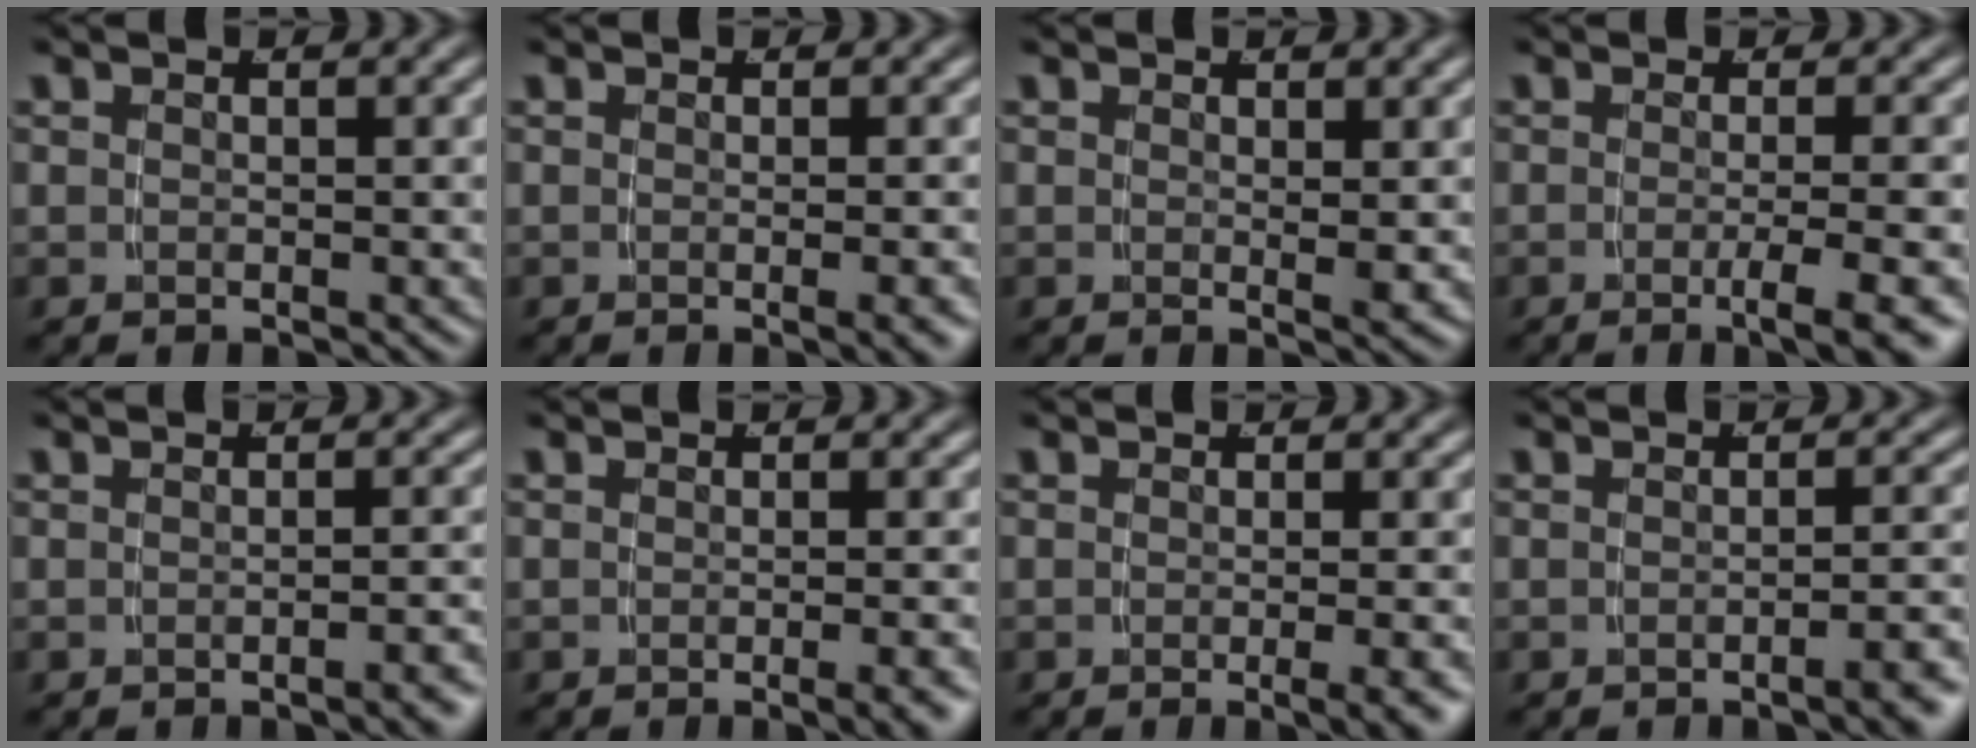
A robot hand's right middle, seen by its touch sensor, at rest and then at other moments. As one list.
[{"total": 1.5, "force": [-0.6, -0.5, 1.3], "torque": [-0.016, 0.002, -0.010]}, {"total": 1.0, "force": [0.4, -0.4, 0.8], "torque": [-0.009, -0.008, 0.009]}, {"total": 4.3, "force": [-2.6, -0.3, 3.3], "torque": [-0.041, -0.008, -0.037]}, {"total": 1.5, "force": [-1.2, -0.3, 0.9], "torque": [-0.008, 0.012, -0.024]}, {"total": 1.8, "force": [-1.1, -0.4, 1.3], "torque": [-0.015, 0.009, -0.021]}, {"total": 2.6, "force": [-1.4, -0.3, 2.1], "torque": [-0.020, 0.002, -0.023]}, {"total": 2.4, "force": [-1.6, -0.2, 1.7], "torque": [-0.017, 0.011, -0.030]}]